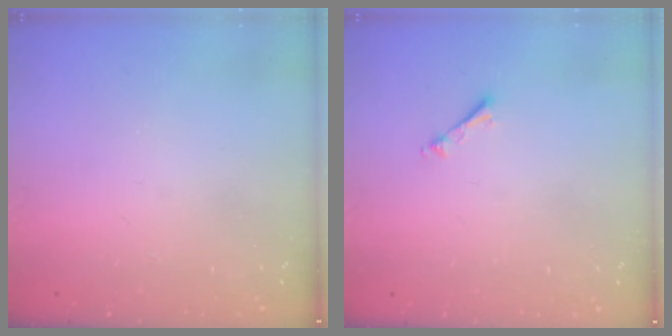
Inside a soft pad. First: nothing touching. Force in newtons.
{"total": 1.0, "press": 1.0, "slide": 0.2}